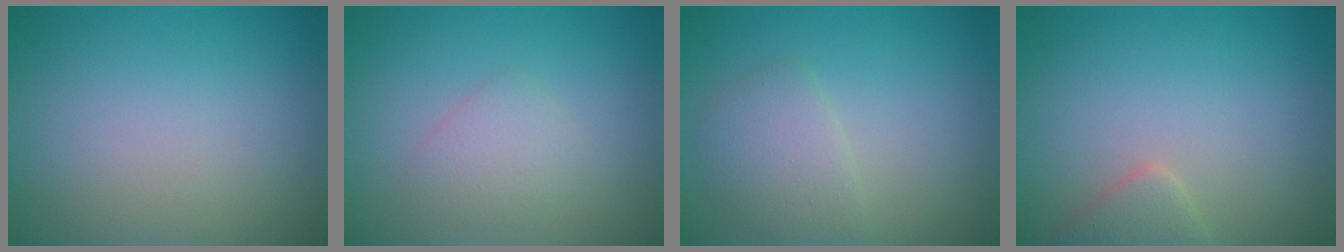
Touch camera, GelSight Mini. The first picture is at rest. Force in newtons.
{"total": 1.8, "press": 1.8, "slide": 0.0}
{"total": 2.7, "press": 2.7, "slide": 0.1}
{"total": 1.9, "press": 1.9, "slide": 0.1}